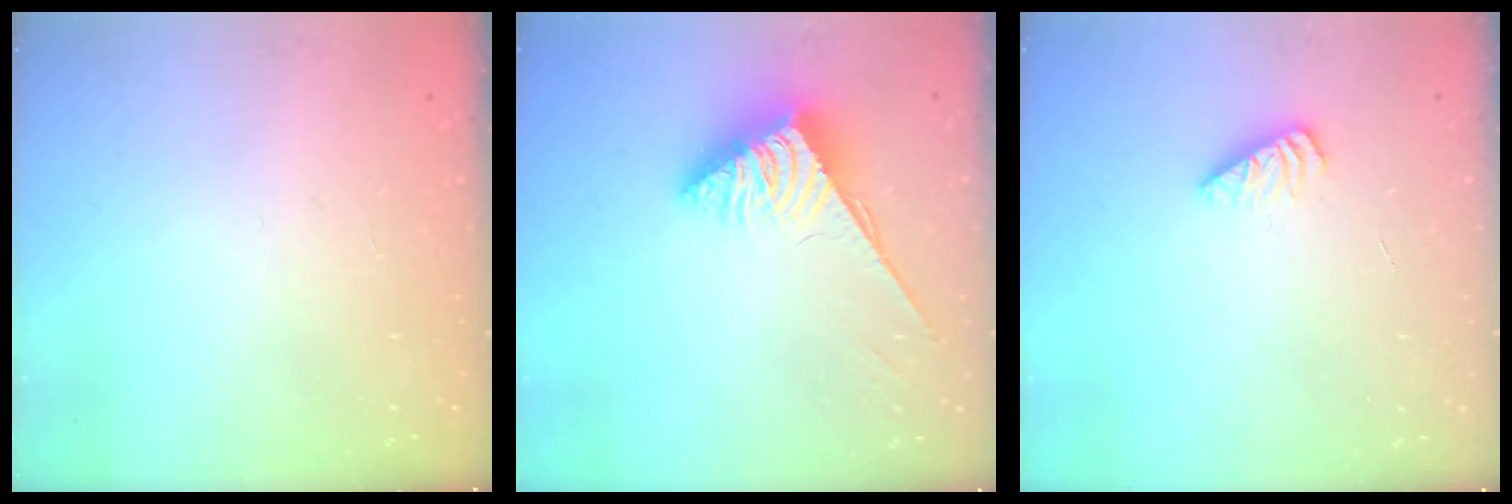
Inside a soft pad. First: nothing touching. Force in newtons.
{"total": 3.8, "press": 3.8, "slide": 0.6}
{"total": 2.8, "press": 2.7, "slide": 0.3}